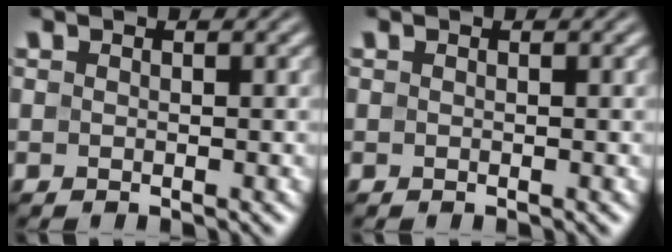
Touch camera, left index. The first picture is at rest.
{"total": 0.0}